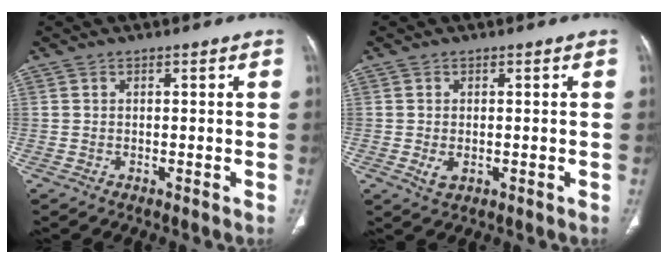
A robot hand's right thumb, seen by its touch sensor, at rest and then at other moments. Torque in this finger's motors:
{"motor_torque": [-0.29, 0.15, 0.39, 0.22, 0.06]}